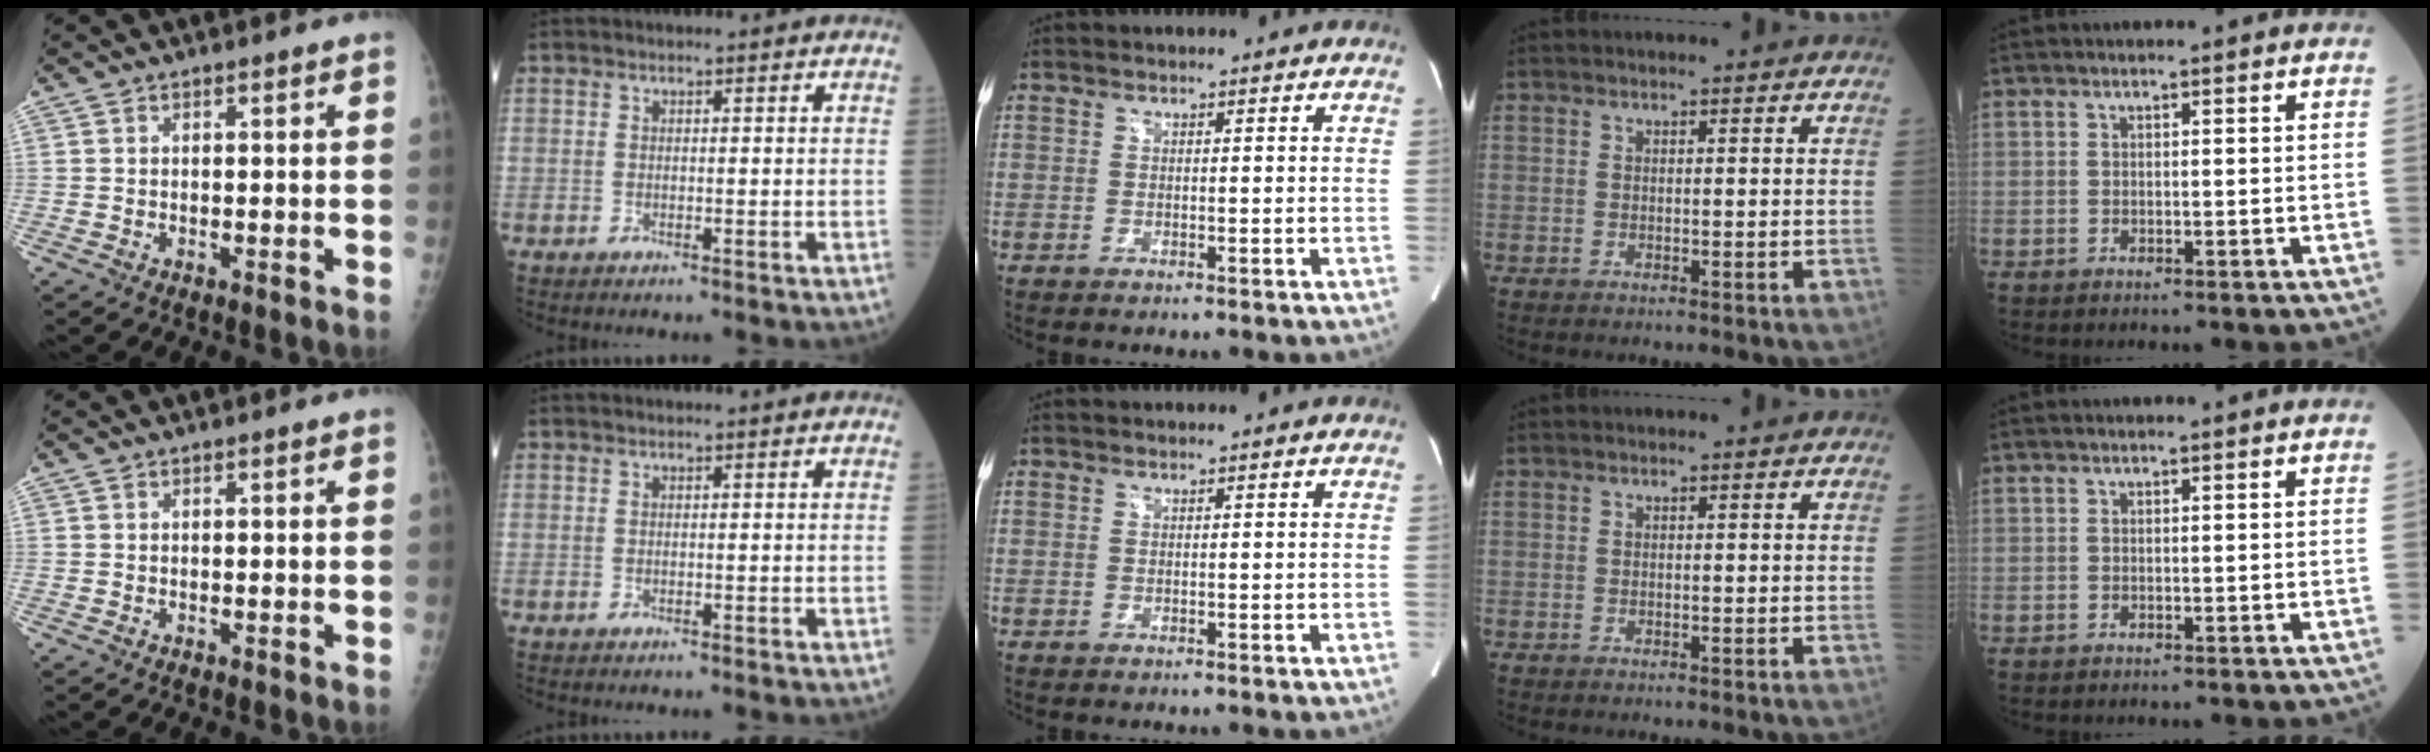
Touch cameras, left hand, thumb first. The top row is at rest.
{}